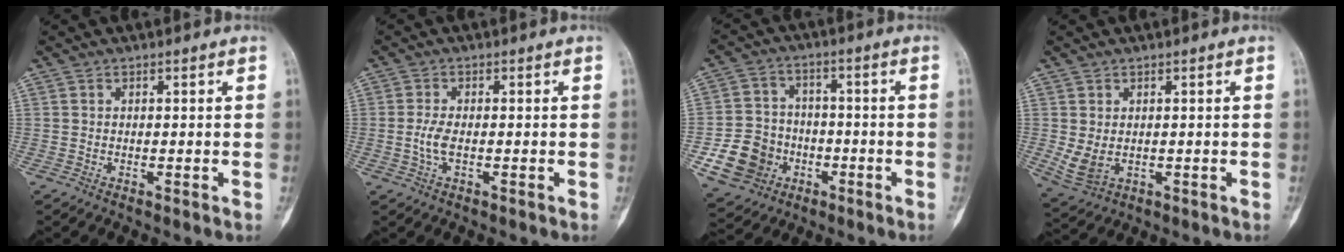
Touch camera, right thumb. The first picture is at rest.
{"total": 2.9, "force": [-0.5, 1.1, 2.6], "torque": [-0.061, -0.001, -0.010]}
{"total": 11.4, "force": [-3.8, 9.9, 4.1], "torque": [-0.053, 0.026, -0.058]}
{"total": 4.5, "force": [0.0, 3.2, 3.3], "torque": [-0.068, -0.005, 0.018]}